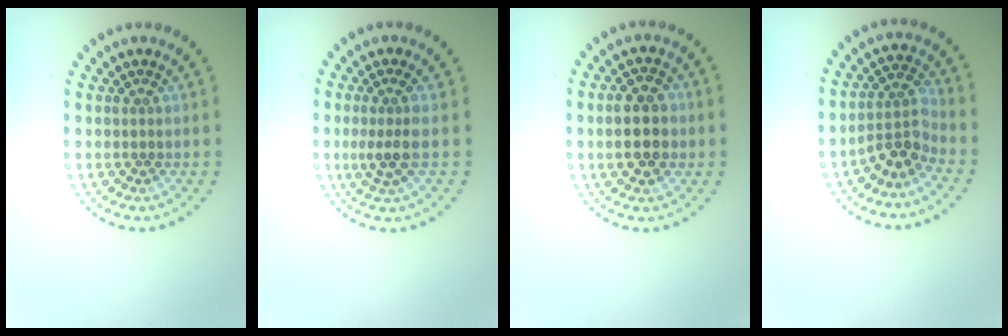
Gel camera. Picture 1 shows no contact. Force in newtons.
{"total": 2.6, "press": 2.0, "slide": 1.6}
{"total": 4.0, "press": 4.0, "slide": 0.4}
{"total": 3.1, "press": 2.2, "slide": 2.2}